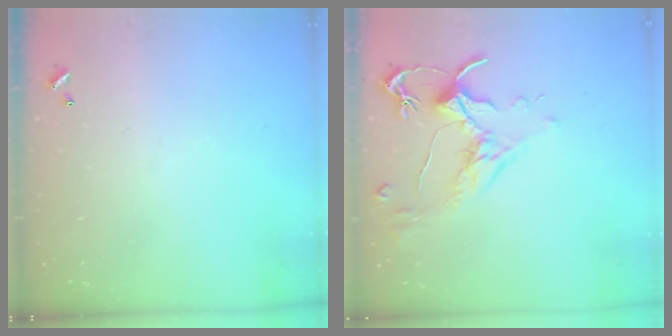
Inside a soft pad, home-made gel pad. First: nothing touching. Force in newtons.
{"total": 1.6, "press": 1.4, "slide": 0.7}